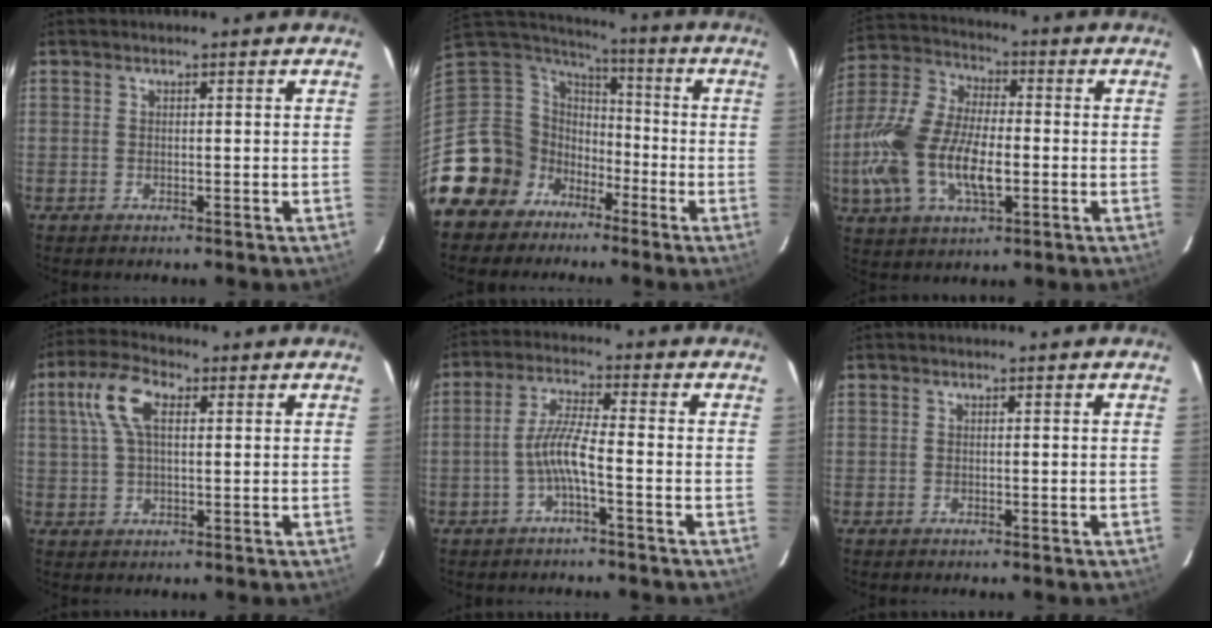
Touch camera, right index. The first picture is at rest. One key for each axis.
{"total": 13.3, "fx": -7.0, "fy": 11.1, "fz": 2.4, "tx": -0.078, "ty": 0.044, "tz": -0.136}
{"total": 18.3, "fx": -3.9, "fy": 9.0, "fz": 15.4, "tx": -0.340, "ty": -0.003, "tz": -0.072}
{"total": 8.0, "fx": 2.4, "fy": 3.7, "fz": 6.6, "tx": -0.137, "ty": 0.021, "tz": 0.045}
{"total": 5.4, "fx": -2.2, "fy": 0.1, "fz": 4.9, "tx": -0.109, "ty": 0.009, "tz": -0.041}
{"total": 0.0}